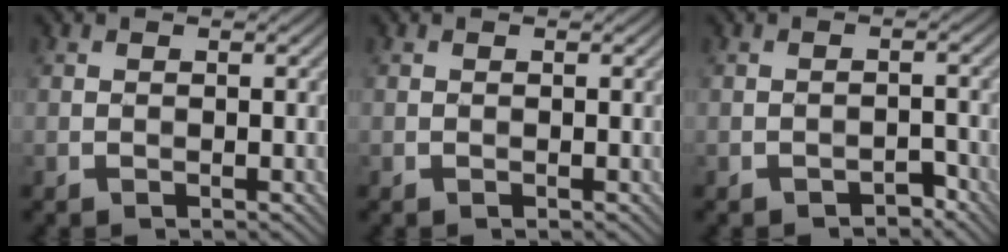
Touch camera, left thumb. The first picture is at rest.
{"total": 0.0}
{"total": 1.8, "force": [-1.6, 0.6, 0.6], "torque": [-0.007, 0.005, -0.026]}